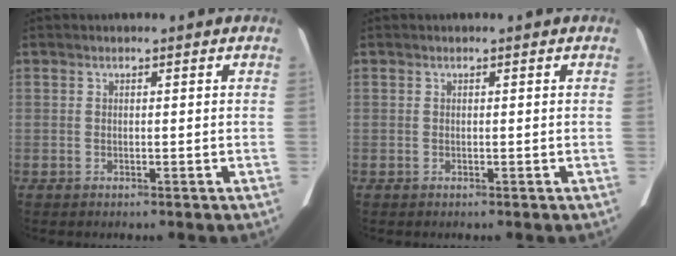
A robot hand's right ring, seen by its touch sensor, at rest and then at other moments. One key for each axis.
{"total": 0.0}